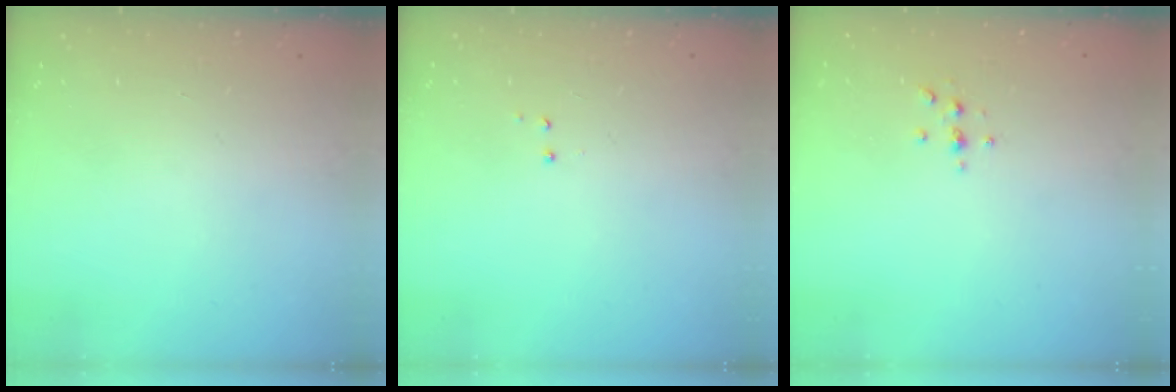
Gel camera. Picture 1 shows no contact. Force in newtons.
{"total": 2.9, "press": 2.8, "slide": 0.6}
{"total": 2.3, "press": 2.2, "slide": 0.2}